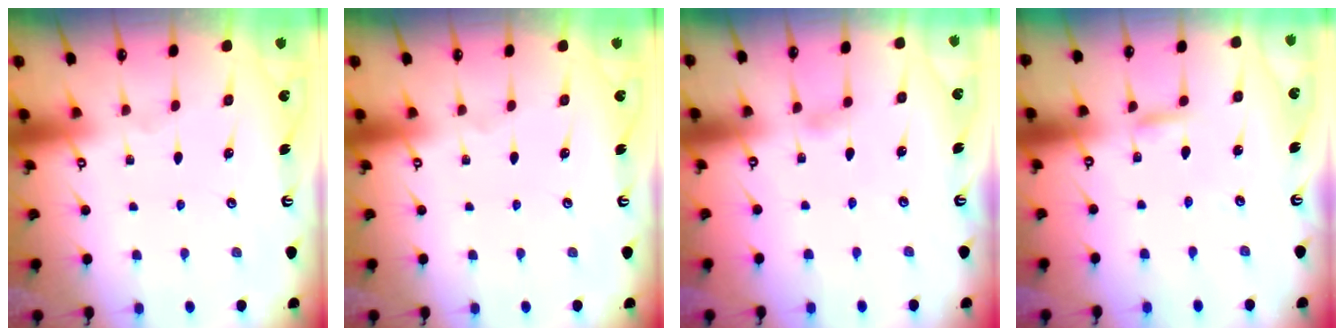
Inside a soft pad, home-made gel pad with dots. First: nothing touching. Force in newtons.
{"total": 0.0}
{"total": 2.9, "press": 2.9, "slide": 0.4}
{"total": 2.0, "press": 2.0, "slide": 0.1}